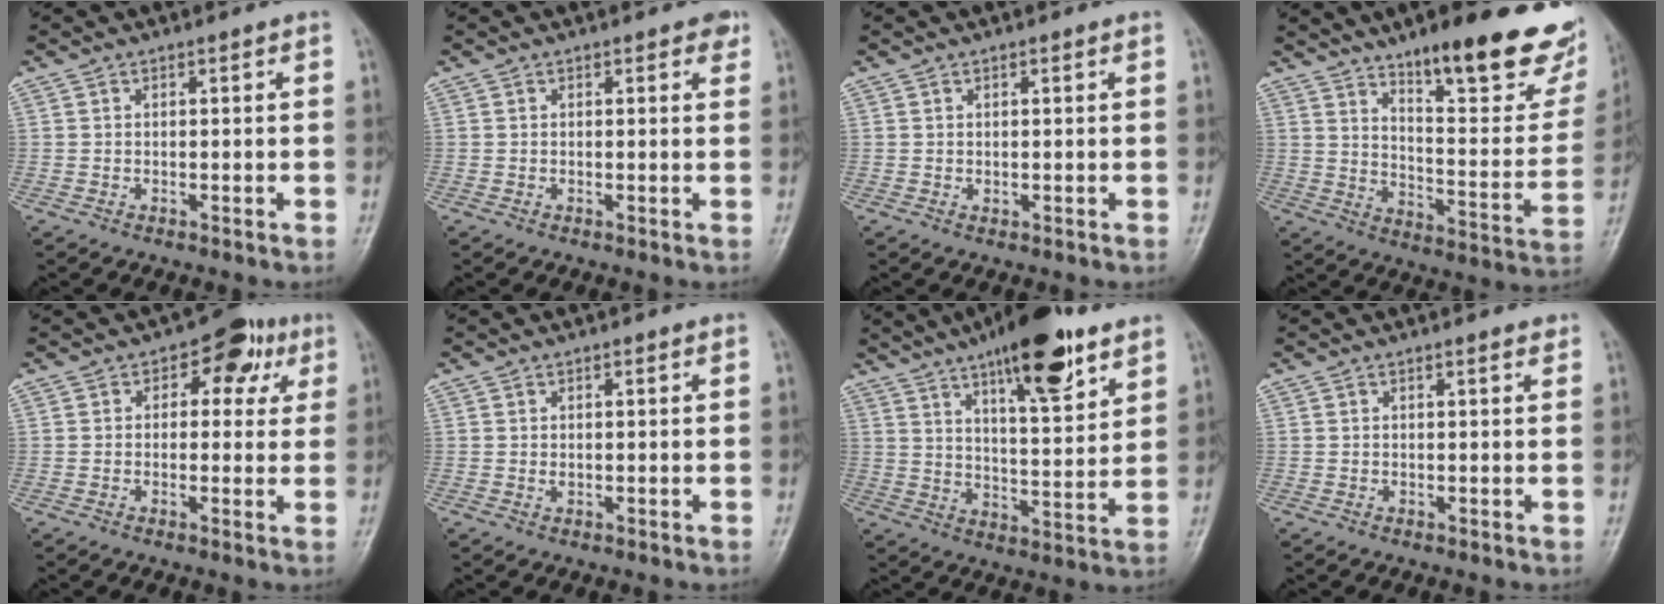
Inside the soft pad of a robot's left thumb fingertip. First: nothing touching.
{"total": 1.6, "force": [1.0, 0.9, 1.0], "torque": [0.001, -0.002, 0.006]}
{"total": 0.8, "force": [0.3, 0.5, 0.6], "torque": [-0.007, -0.001, 0.006]}
{"total": 23.5, "force": [15.0, 6.2, 16.9], "torque": [-0.187, -0.079, 0.213]}
{"total": 7.5, "force": [2.6, 5.1, 4.8], "torque": [-0.009, 0.003, 0.021]}
{"total": 1.0, "force": [0.3, 0.6, 0.7], "torque": [-0.009, -0.002, 0.008]}
{"total": 17.8, "force": [10.9, 5.4, 13.0], "torque": [-0.170, -0.050, 0.173]}
{"total": 1.1, "force": [0.8, 0.2, 0.7], "torque": [-0.008, -0.002, 0.009]}